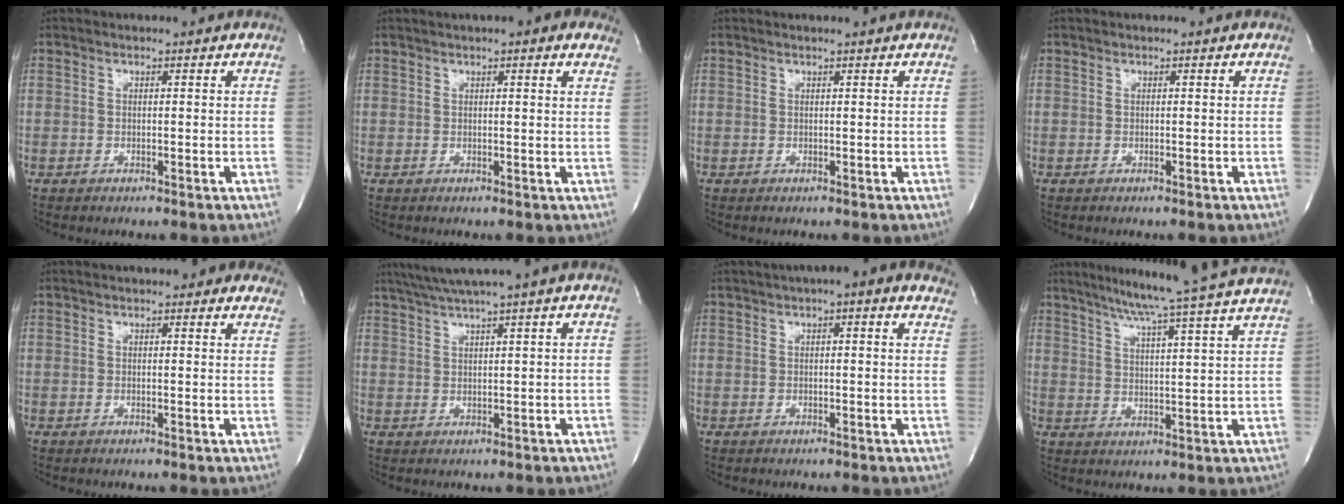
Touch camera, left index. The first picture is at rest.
{"total": 5.5, "force": [3.9, 1.1, 3.8], "torque": [-0.046, 0.021, 0.041]}
{"total": 0.8, "force": [0.7, -0.2, 0.3], "torque": [-0.008, 0.000, 0.016]}
{"total": 0.0}
{"total": 10.1, "force": [8.5, 2.8, 4.7], "torque": [-0.045, 0.016, 0.089]}
{"total": 6.3, "force": [4.4, -1.3, 4.3], "torque": [-0.079, 0.023, 0.079]}
{"total": 8.2, "force": [5.5, 1.6, 5.9], "torque": [-0.077, 0.030, 0.062]}
{"total": 17.5, "force": [15.1, -2.5, 8.6], "torque": [-0.147, -0.026, 0.195]}